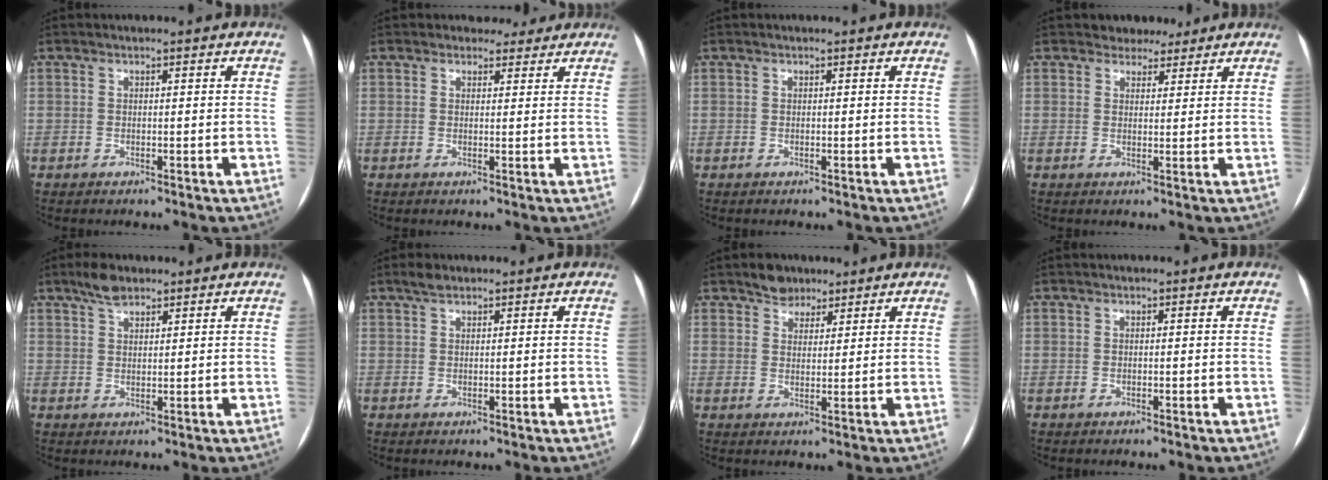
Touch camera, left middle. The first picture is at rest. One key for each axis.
{"total": 2.7, "fx": 2.3, "fy": 1.4, "fz": 0.0, "tx": 0.005, "ty": 0.003, "tz": 0.025}
{"total": 0.0}
{"total": 3.5, "fx": 2.9, "fy": 1.9, "fz": 0.3, "tx": 0.000, "ty": 0.005, "tz": 0.040}
{"total": 3.6, "fx": 2.8, "fy": 1.4, "fz": 1.9, "tx": -0.041, "ty": 0.011, "tz": 0.051}
{"total": 1.8, "fx": 1.4, "fy": 0.7, "fz": 0.9, "tx": -0.021, "ty": 0.012, "tz": 0.027}
{"total": 3.8, "fx": 3.0, "fy": 2.3, "fz": 0.7, "tx": -0.010, "ty": 0.006, "tz": 0.048}
{"total": 0.0}